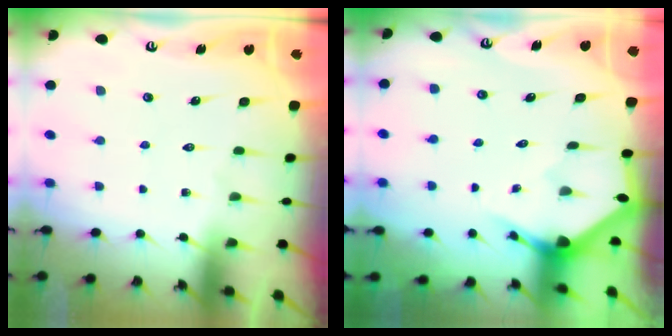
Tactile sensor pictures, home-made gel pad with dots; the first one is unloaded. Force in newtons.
{"total": 2.9, "press": 2.9, "slide": 0.2}